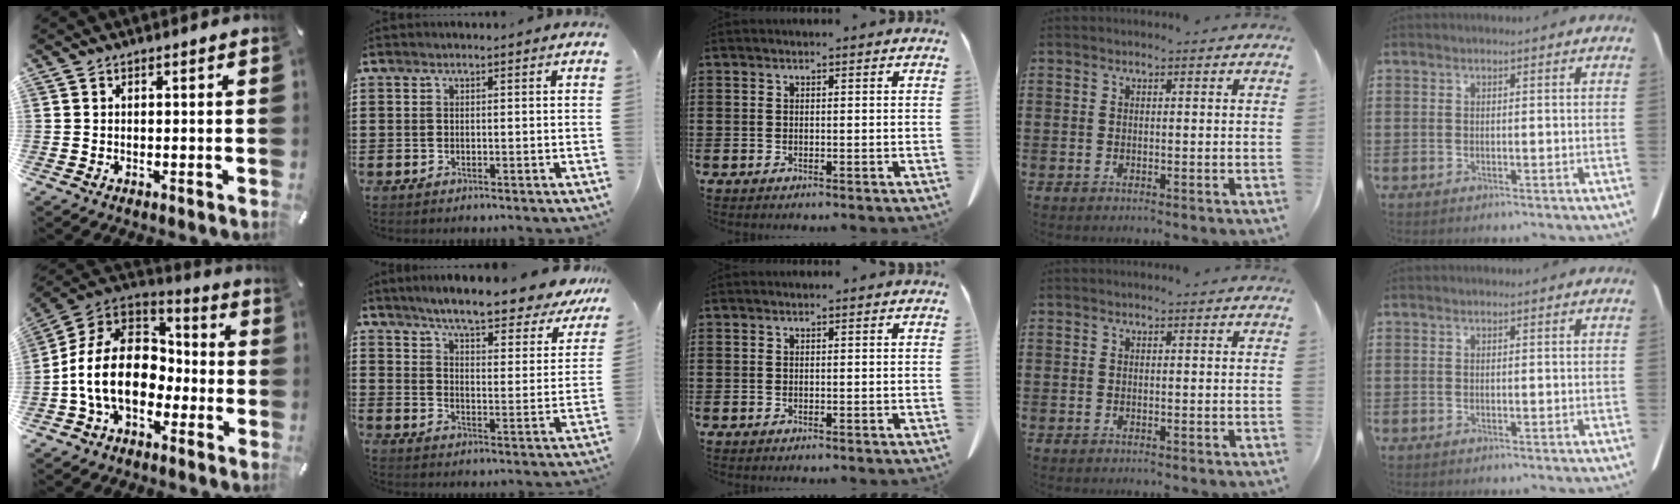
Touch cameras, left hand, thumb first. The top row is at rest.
{"thumb": {"total": 16.2, "force": [-4.5, 11.8, 10.1], "torque": [-0.231, 0.029, -0.084]}, "index": {"total": 6.7, "force": [6.1, 0.1, 2.7], "torque": [-0.074, -0.043, 0.099]}}